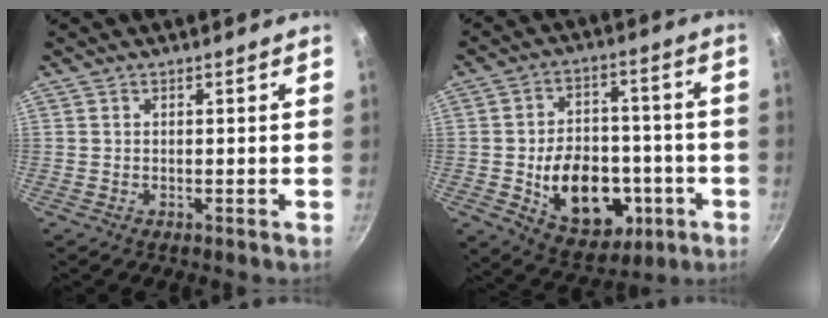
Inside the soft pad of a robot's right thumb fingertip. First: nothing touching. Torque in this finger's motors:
{"motor_torque": [-0.19, 0.86, 0.07, 0.20, 0.14]}